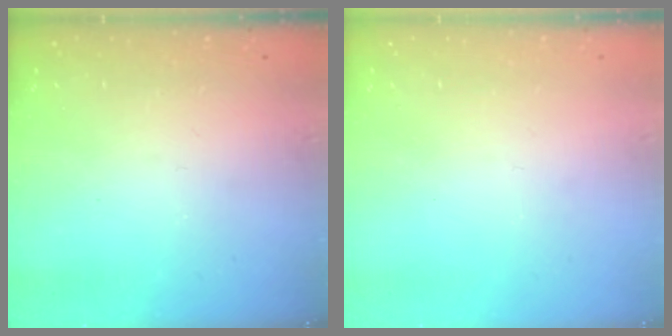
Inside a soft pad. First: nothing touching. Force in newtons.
{"total": 0.5, "press": 0.5, "slide": 0.1}